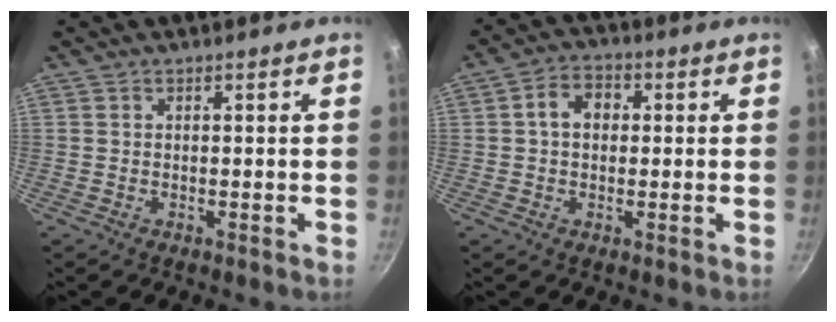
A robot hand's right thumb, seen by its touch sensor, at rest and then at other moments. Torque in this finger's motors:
{"motor_torque": [0.20, 1.50, 0.80, -0.54, 0.13]}